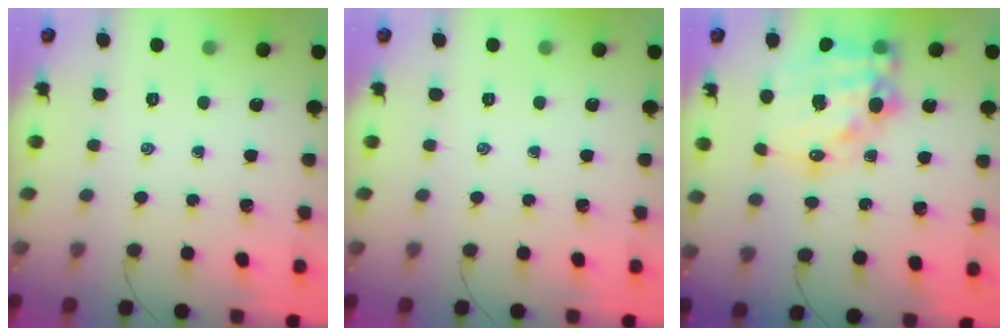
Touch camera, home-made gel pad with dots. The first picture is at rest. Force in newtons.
{"total": 0.0}
{"total": 19.2, "press": 18.7, "slide": 4.1}